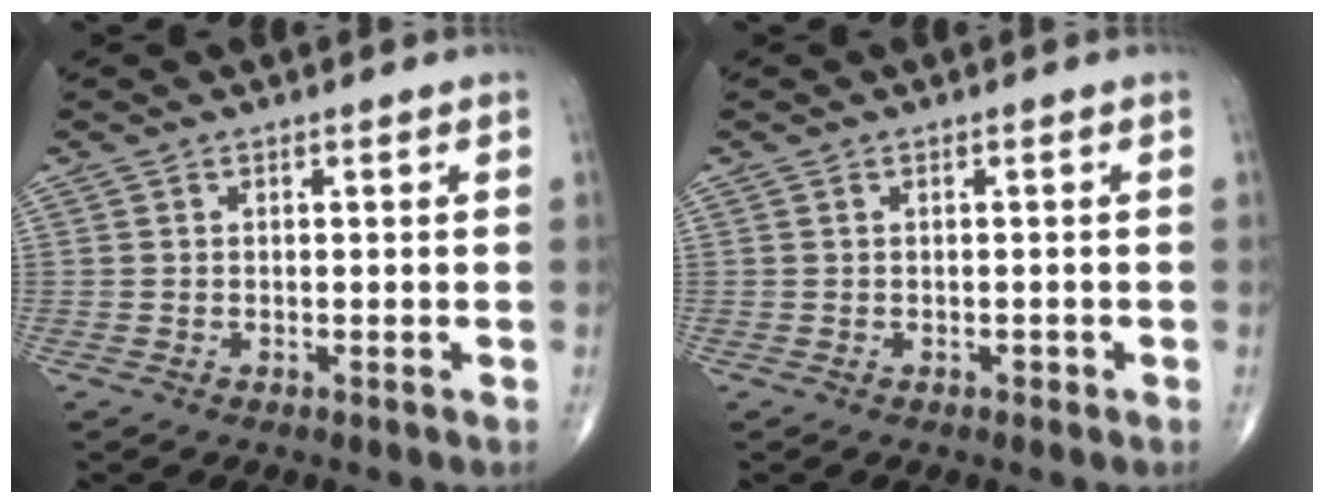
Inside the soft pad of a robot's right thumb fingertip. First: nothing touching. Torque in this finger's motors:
{"motor_torque": [-0.14, -0.09, -0.34, -0.25, -0.01]}